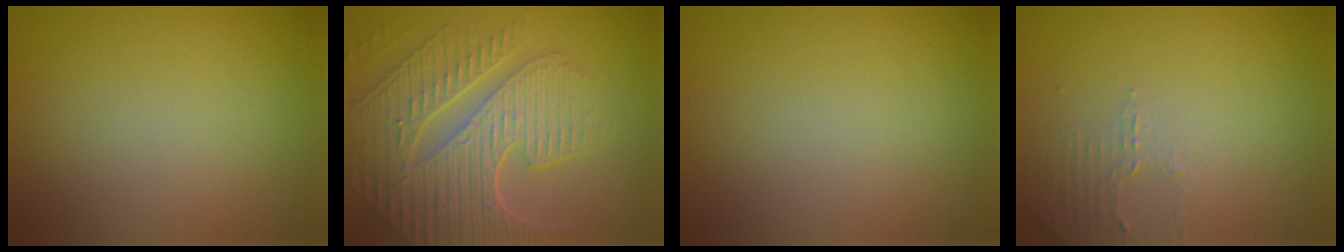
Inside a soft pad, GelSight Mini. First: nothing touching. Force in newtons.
{"total": 9.1, "press": 6.1, "slide": 6.7}
{"total": 0.0}
{"total": 1.8, "press": 1.7, "slide": 0.5}